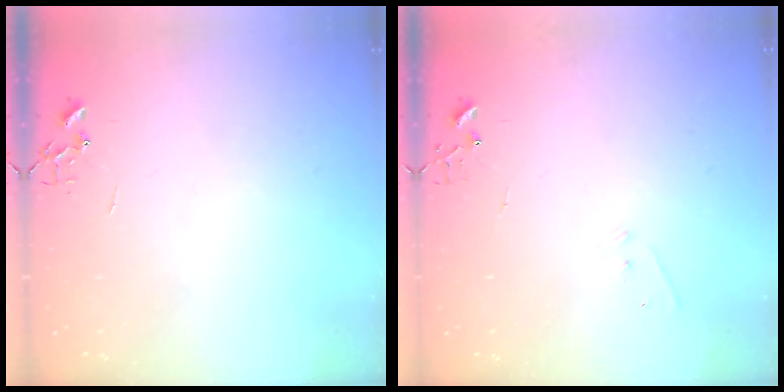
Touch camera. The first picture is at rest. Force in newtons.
{"total": 4.0, "press": 4.0, "slide": 0.2}